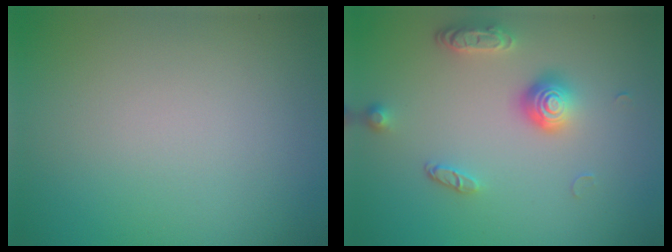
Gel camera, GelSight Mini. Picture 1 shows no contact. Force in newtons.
{"total": 3.7, "press": 2.8, "slide": 2.3}